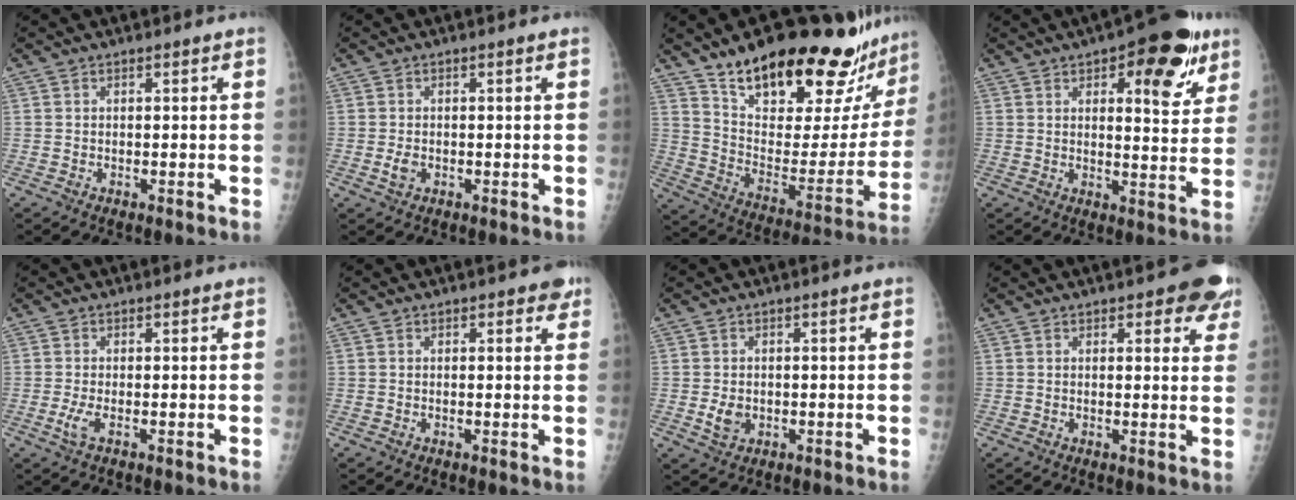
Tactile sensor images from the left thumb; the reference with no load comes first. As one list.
[{"total": 1.9, "force": [-0.4, 1.2, 1.3], "torque": [-0.026, 0.002, -0.007]}, {"total": 30.1, "force": [23.1, 9.2, 17.0], "torque": [-0.218, -0.102, 0.342]}, {"total": 14.6, "force": [7.5, 6.0, 11.0], "torque": [-0.101, -0.024, 0.096]}, {"total": 2.3, "force": [-0.4, 0.6, 2.1], "torque": [-0.050, -0.005, -0.011]}, {"total": 2.6, "force": [1.5, 1.4, 1.6], "torque": [-0.002, -0.002, 0.013]}, {"total": 3.0, "force": [-0.4, 2.3, 2.0], "torque": [-0.033, -0.002, -0.002]}, {"total": 7.3, "force": [4.3, 3.1, 5.1], "torque": [-0.023, -0.013, 0.044]}]